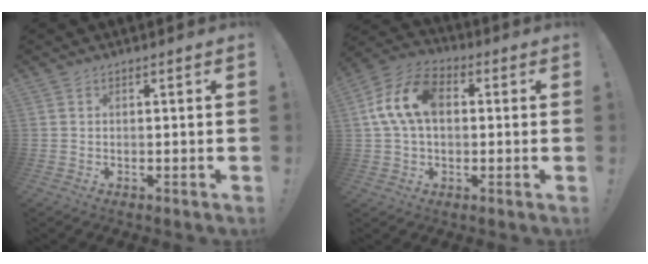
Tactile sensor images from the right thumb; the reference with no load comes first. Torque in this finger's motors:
{"motor_torque": [0.09, 0.73, 0.07, 0.06, 0.08]}